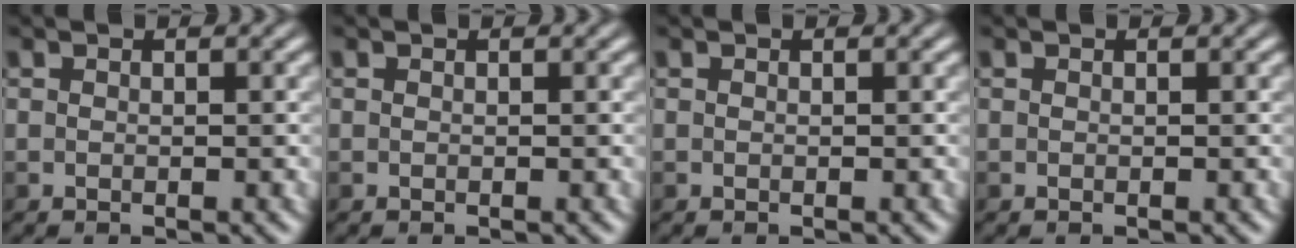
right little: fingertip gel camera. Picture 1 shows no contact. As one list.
[{"total": 0.0}, {"total": 0.0}, {"total": 0.0}]